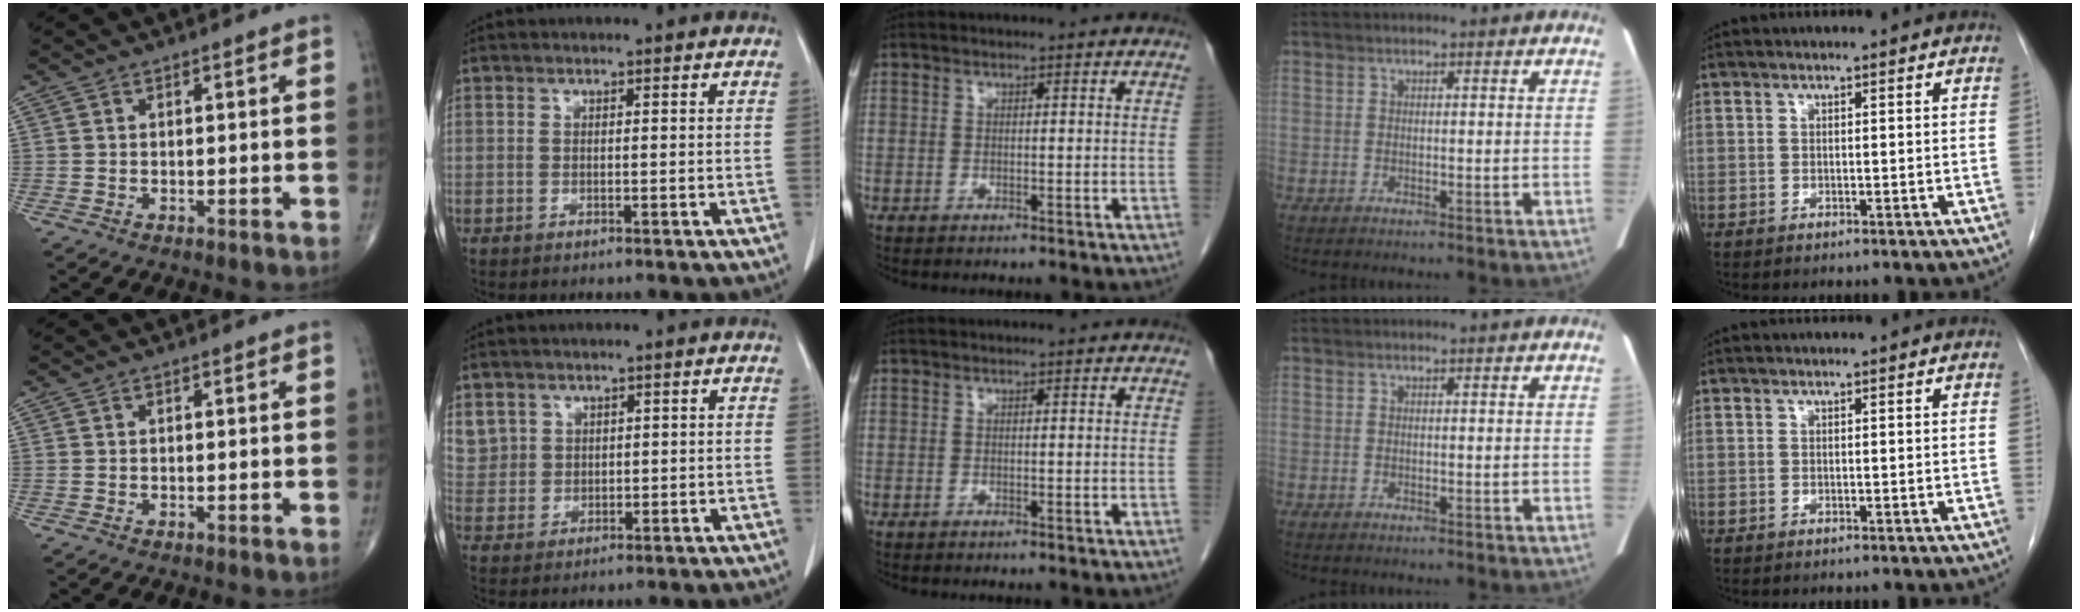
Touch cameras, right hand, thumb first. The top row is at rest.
{"index": {"total": 5.7, "force": [2.8, 5.0, 0.2], "torque": [0.000, 0.012, 0.062]}}